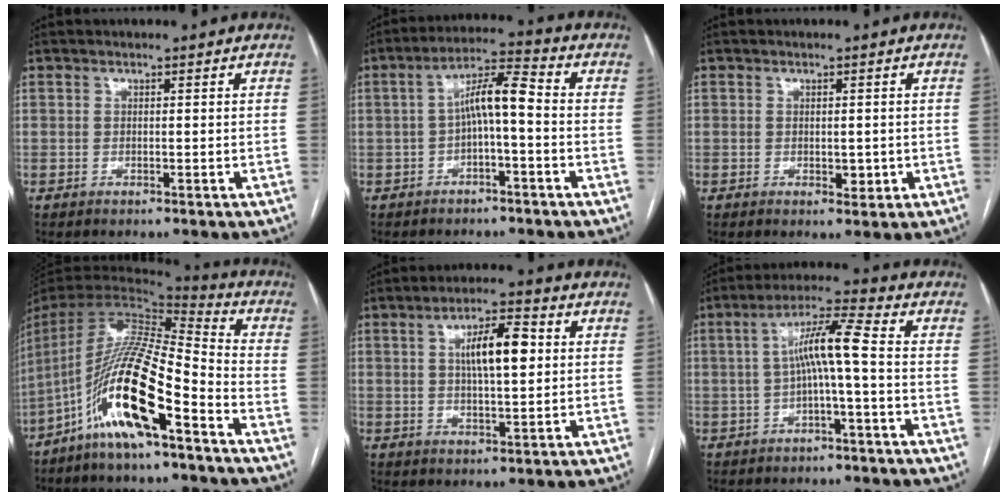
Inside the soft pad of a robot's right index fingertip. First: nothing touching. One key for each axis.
{"total": 7.0, "fx": -0.6, "fy": 1.3, "fz": 6.8, "tx": -0.122, "ty": 0.030, "tz": -0.011}
{"total": 2.1, "fx": -0.2, "fy": 1.4, "fz": 1.5, "tx": -0.017, "ty": -0.001, "tz": 0.001}
{"total": 17.6, "fx": -9.2, "fy": 2.3, "fz": 14.8, "tx": -0.303, "ty": -0.012, "tz": -0.173}
{"total": 8.4, "fx": 1.9, "fy": 2.3, "fz": 7.9, "tx": -0.135, "ty": 0.013, "tz": 0.032}
{"total": 7.5, "fx": -0.3, "fy": 0.1, "fz": 7.5, "tx": -0.134, "ty": 0.026, "tz": -0.006}